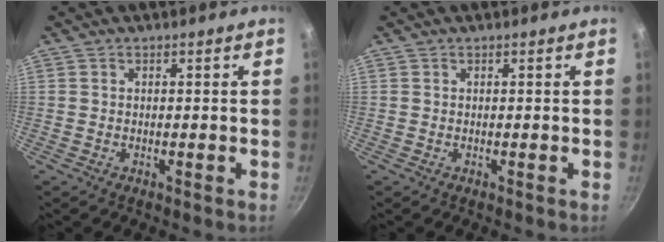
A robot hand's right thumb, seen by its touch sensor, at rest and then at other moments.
{"total": 0.0}